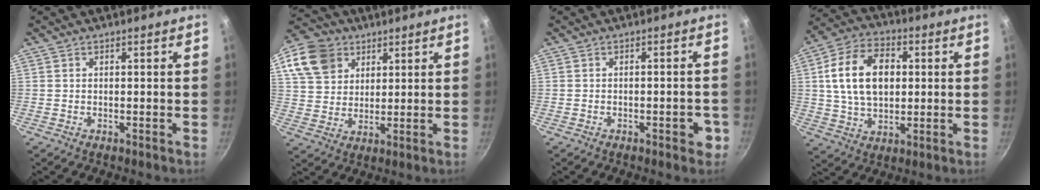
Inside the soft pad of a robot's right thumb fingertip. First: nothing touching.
{"total": 12.8, "force": [6.4, 9.7, 5.3], "torque": [-0.080, -0.003, 0.118]}
{"total": 3.7, "force": [-1.6, 1.6, 2.9], "torque": [-0.025, 0.011, -0.021]}
{"total": 15.4, "force": [2.3, 10.4, 11.1], "torque": [-0.174, 0.009, 0.034]}